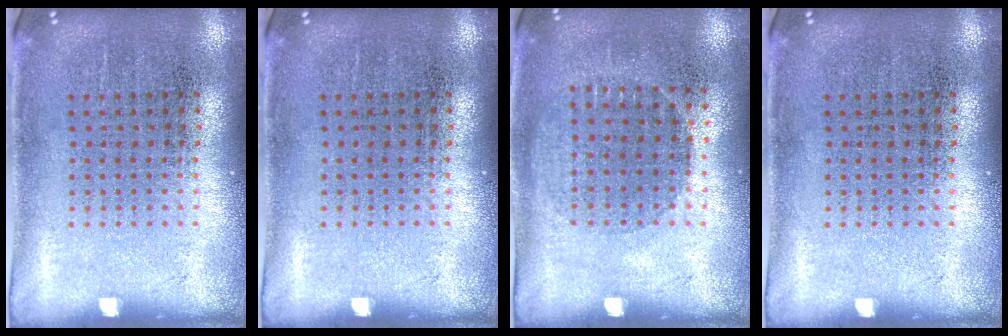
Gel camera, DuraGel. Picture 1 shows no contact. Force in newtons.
{"total": 0.0}
{"total": 0.9, "press": 0.8, "slide": 0.4}
{"total": 0.0}